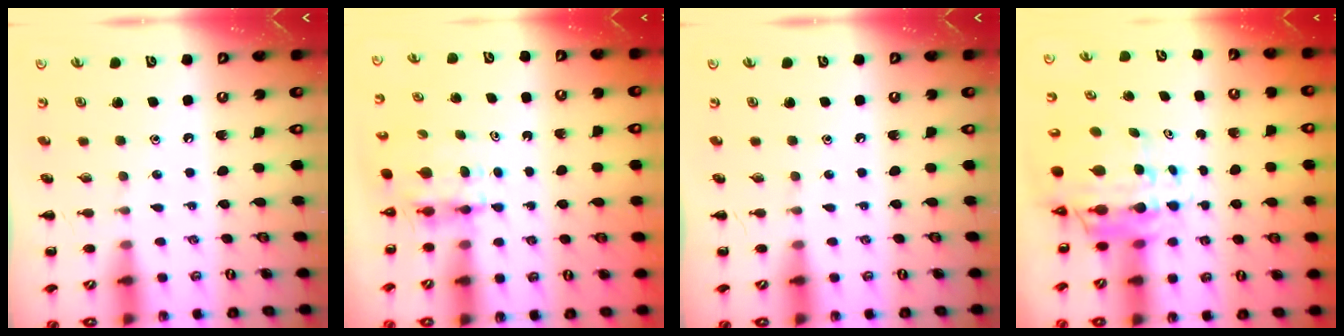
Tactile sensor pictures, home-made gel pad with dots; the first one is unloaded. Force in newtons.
{"total": 3.9, "press": 3.9, "slide": 0.3}
{"total": 0.0}
{"total": 9.1, "press": 8.7, "slide": 2.7}